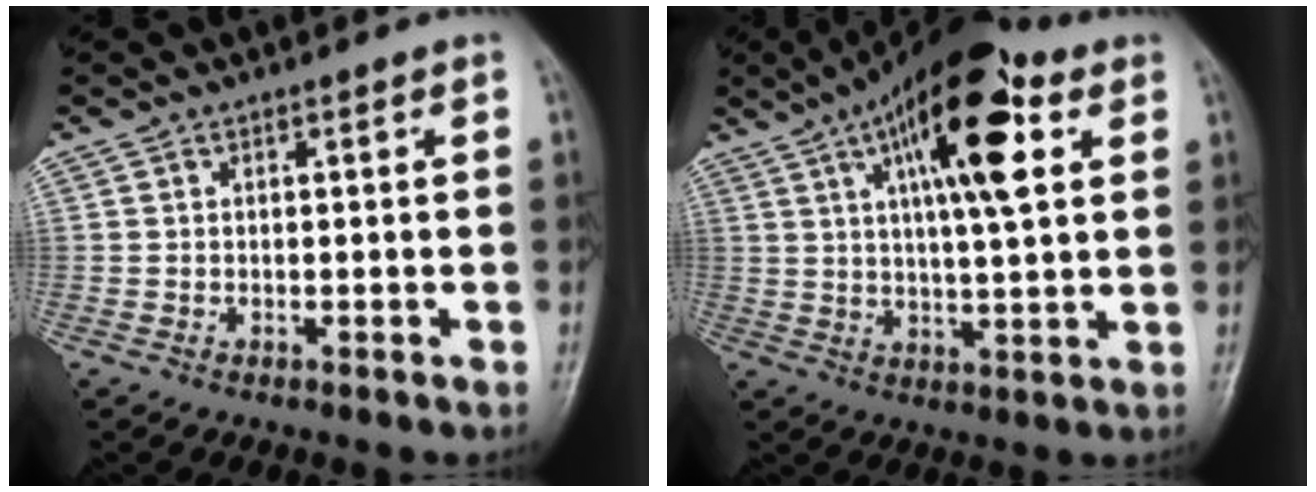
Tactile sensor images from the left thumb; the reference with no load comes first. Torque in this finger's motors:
{"motor_torque": [0.86, 0.87, 1.86, -0.92, 0.38]}